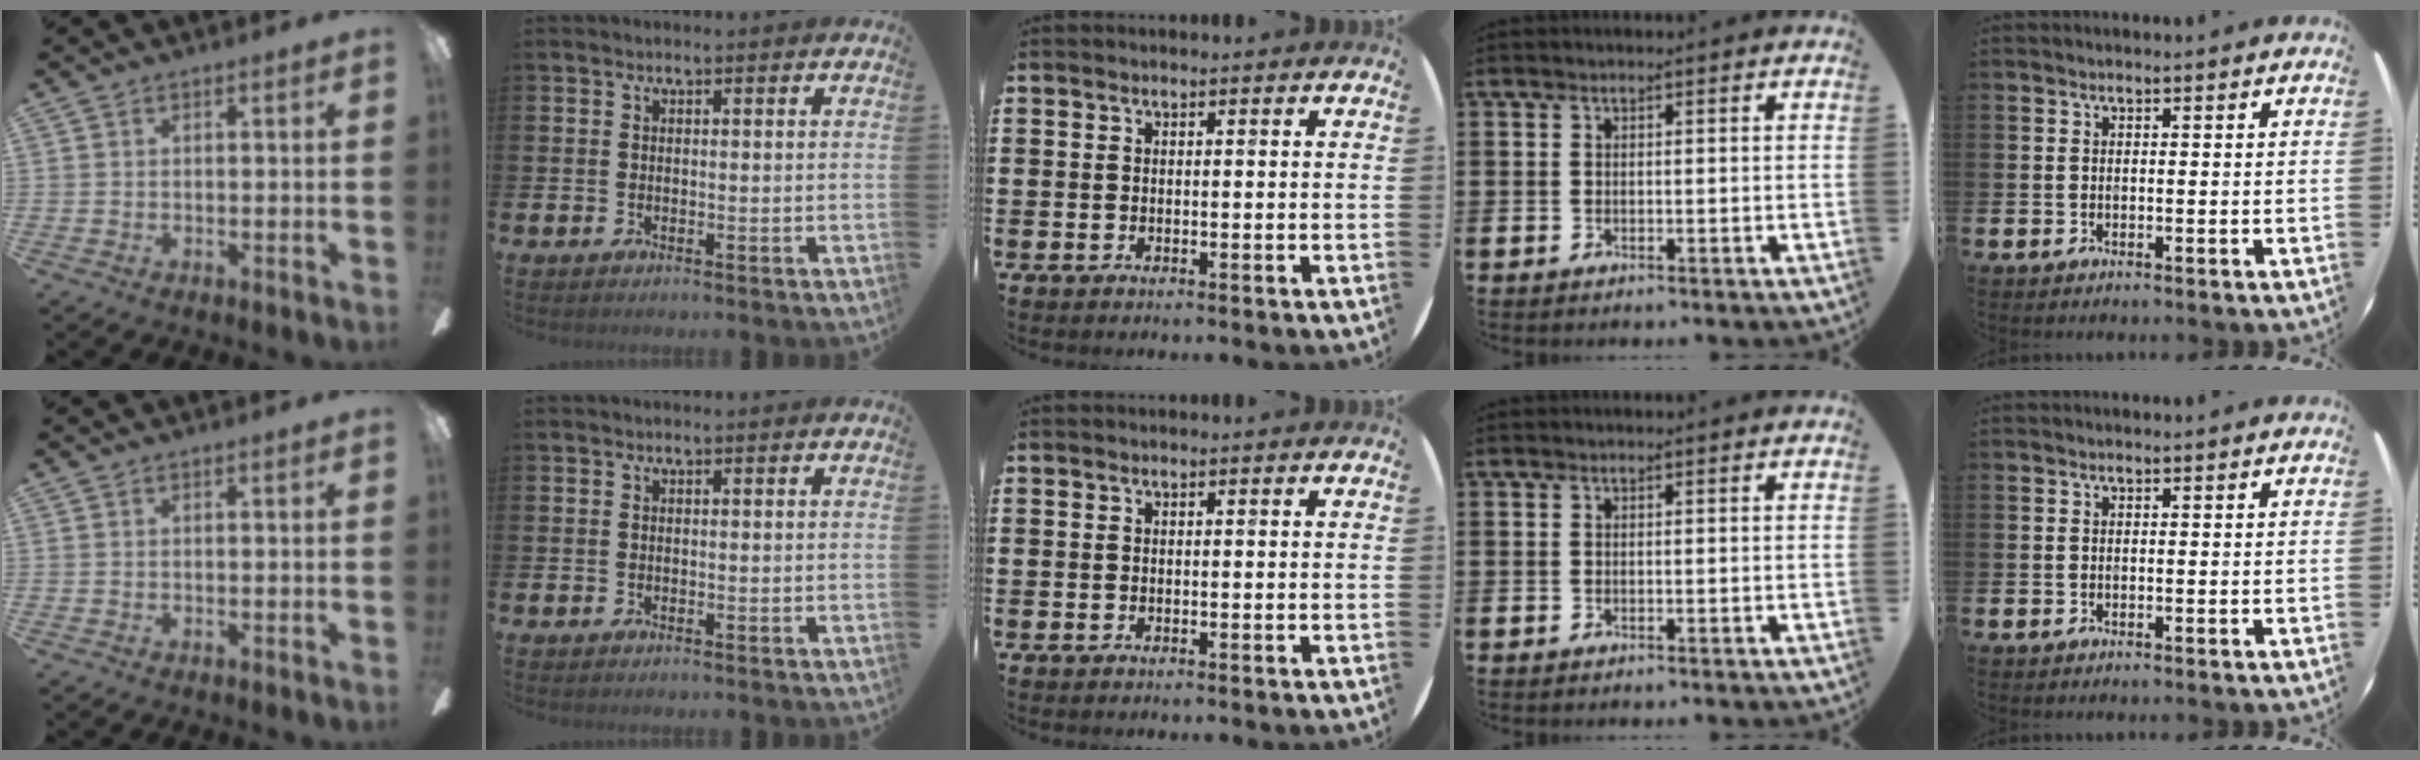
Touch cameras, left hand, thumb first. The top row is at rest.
{}